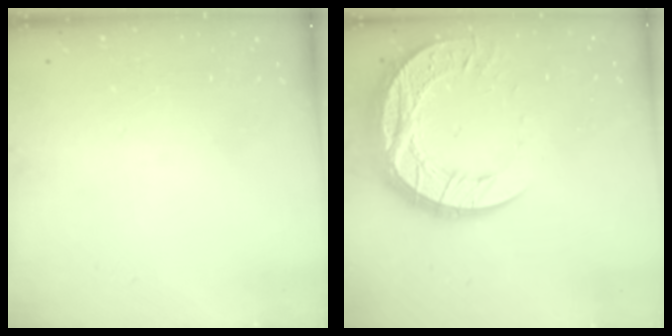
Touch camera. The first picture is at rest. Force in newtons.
{"total": 18.4, "press": 18.4, "slide": 1.6}